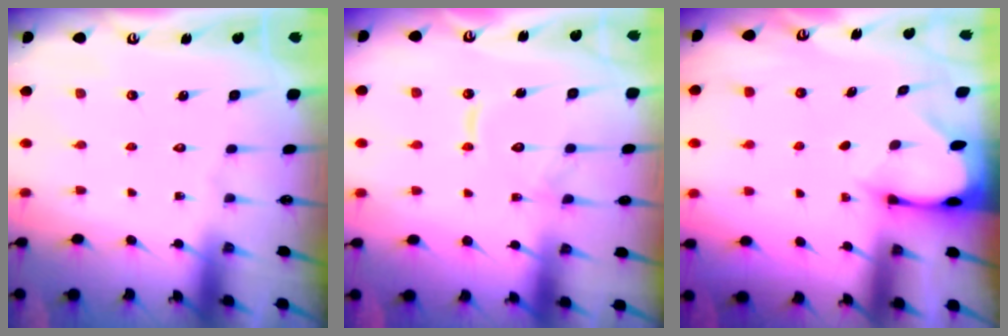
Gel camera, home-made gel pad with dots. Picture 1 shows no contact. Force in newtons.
{"total": 10.8, "press": 10.7, "slide": 1.1}
{"total": 2.1, "press": 2.1, "slide": 0.1}